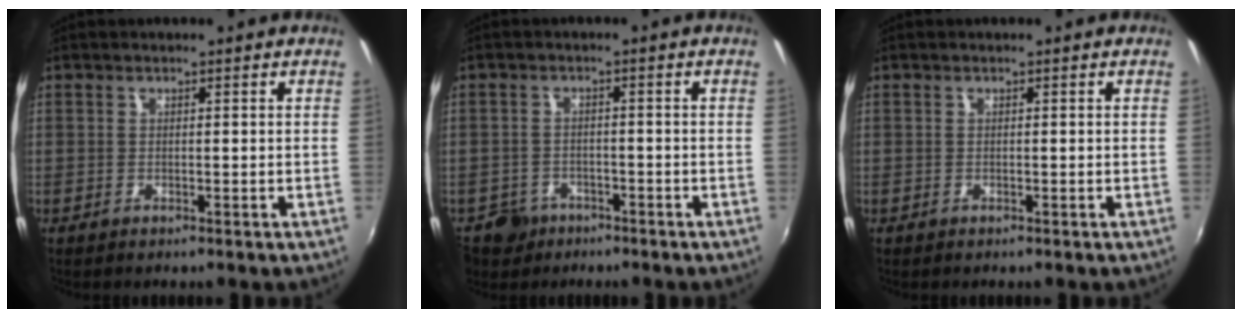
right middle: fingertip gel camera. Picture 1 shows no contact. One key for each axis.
{"total": 5.6, "fx": -3.4, "fy": 4.3, "fz": 1.0, "tx": -0.038, "ty": 0.006, "tz": -0.053}
{"total": 0.0}